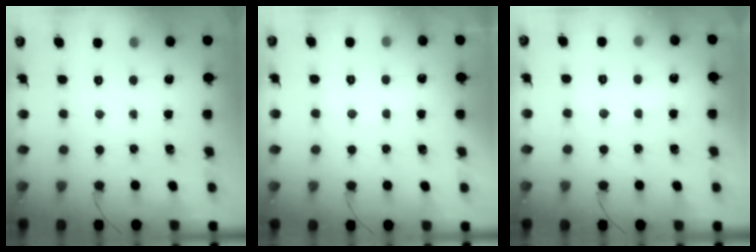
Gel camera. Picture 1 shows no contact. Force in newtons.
{"total": 4.8, "press": 4.8, "slide": 0.7}
{"total": 3.3, "press": 3.2, "slide": 0.9}